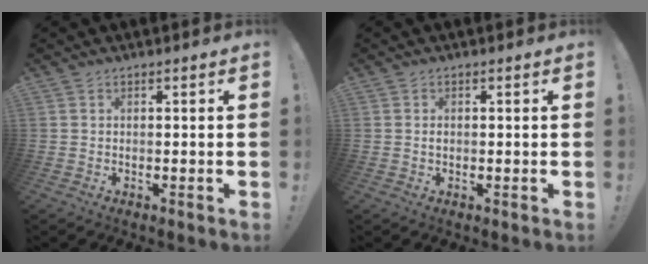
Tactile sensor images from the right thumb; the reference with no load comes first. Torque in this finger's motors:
{"motor_torque": [-0.10, -0.02, -0.14, 0.03, 0.00]}